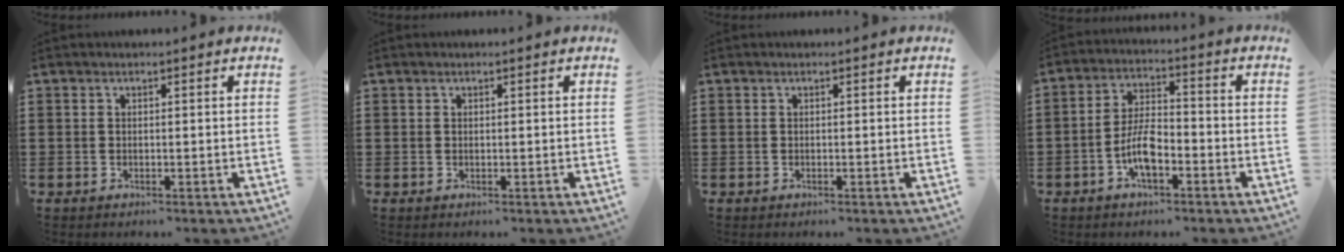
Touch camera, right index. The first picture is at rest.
{"total": 0.0}
{"total": 0.0}
{"total": 6.7, "force": [-2.7, 2.7, 5.5], "torque": [-0.124, 0.002, -0.058]}